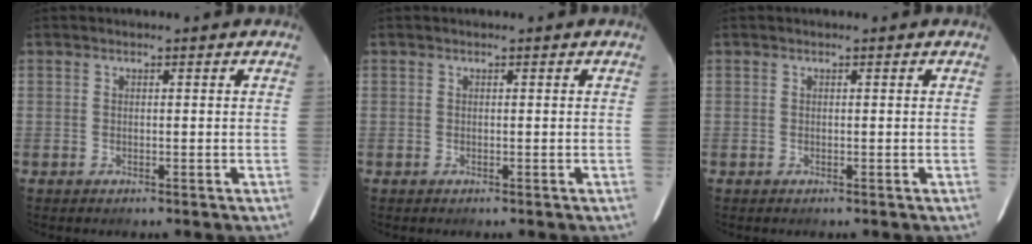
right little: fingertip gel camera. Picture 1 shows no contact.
{"total": 0.0}
{"total": 0.0}